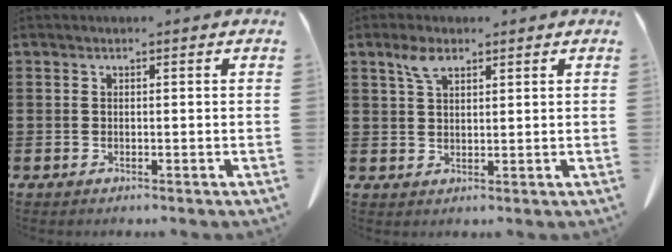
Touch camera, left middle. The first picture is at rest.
{"total": 3.9, "force": [2.4, 1.5, 2.7], "torque": [-0.062, 0.004, 0.044]}